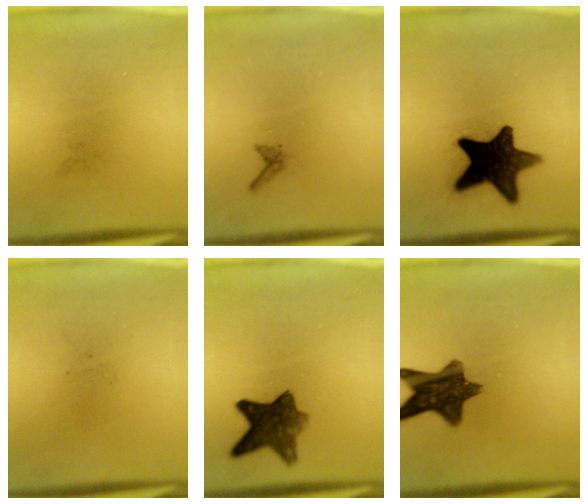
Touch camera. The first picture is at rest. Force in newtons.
{"total": 0.6}
{"total": 15.8}
{"total": 0.0}
{"total": 8.4}
{"total": 11.2}